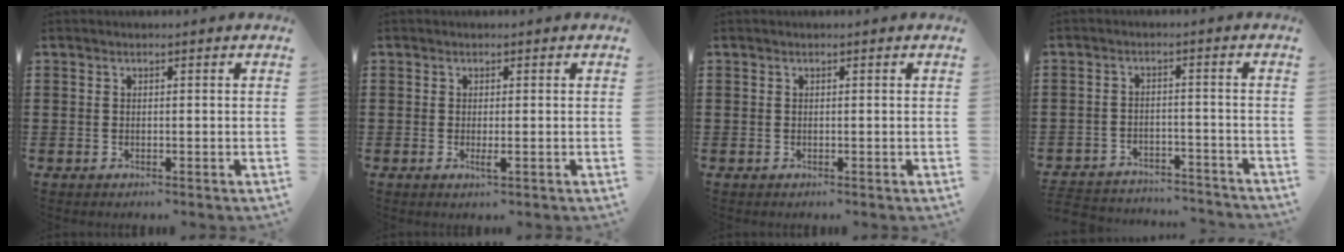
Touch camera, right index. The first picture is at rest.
{"total": 1.6, "force": [-0.4, 0.1, 1.6], "torque": [-0.035, -0.005, -0.009]}
{"total": 0.0}
{"total": 3.8, "force": [-3.8, 0.4, 0.2], "torque": [-0.010, 0.003, -0.080]}